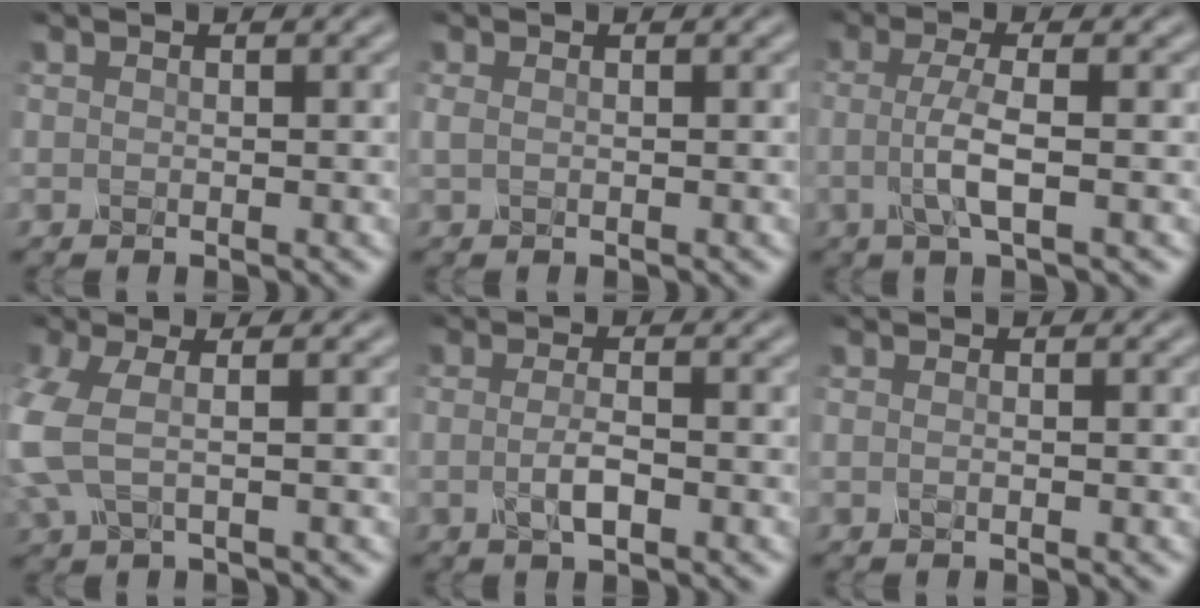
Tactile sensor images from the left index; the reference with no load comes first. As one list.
[{"total": 0.6, "force": [0.2, 0.3, 0.6], "torque": [-0.014, 0.001, 0.003]}, {"total": 3.6, "force": [-0.3, 0.9, 3.5], "torque": [-0.068, -0.002, -0.010]}, {"total": 4.6, "force": [0.0, 2.0, 4.2], "torque": [-0.117, 0.000, -0.006]}, {"total": 2.4, "force": [-0.6, 0.7, 2.2], "torque": [-0.044, 0.000, -0.014]}, {"total": 0.7, "force": [-0.1, 0.2, 0.6], "torque": [-0.012, -0.004, -0.005]}]